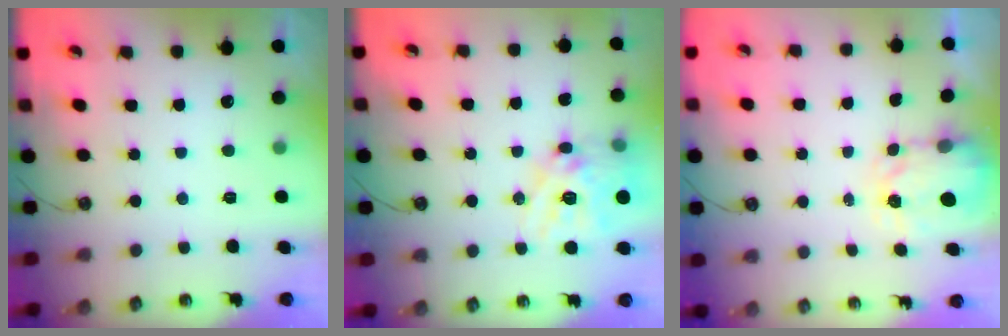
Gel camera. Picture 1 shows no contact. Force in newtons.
{"total": 16.0, "press": 15.9, "slide": 1.4}
{"total": 3.3, "press": 3.3, "slide": 0.4}